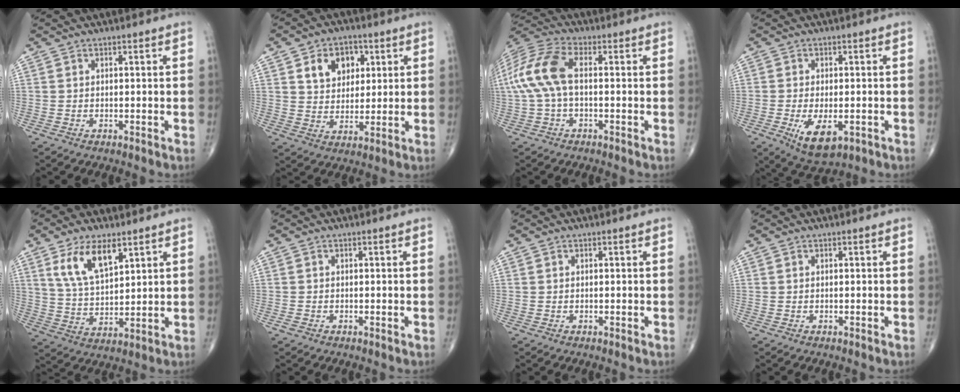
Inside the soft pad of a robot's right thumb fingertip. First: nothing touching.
{"total": 9.1, "force": [3.5, 6.8, 5.0], "torque": [-0.042, -0.013, 0.058]}
{"total": 11.6, "force": [0.3, 5.6, 10.1], "torque": [-0.239, 0.031, 0.001]}
{"total": 7.7, "force": [-2.5, 3.7, 6.3], "torque": [-0.105, -0.011, -0.031]}
{"total": 10.4, "force": [5.5, 4.7, 7.4], "torque": [-0.125, -0.026, 0.114]}
{"total": 0.7, "force": [-0.4, 0.4, 0.4], "torque": [-0.009, 0.000, -0.007]}
{"total": 0.0}
{"total": 0.0}